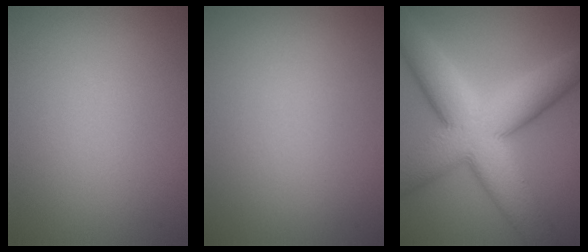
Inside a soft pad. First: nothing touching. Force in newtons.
{"total": 0.0}
{"total": 12.9, "press": 12.9, "slide": 0.5}